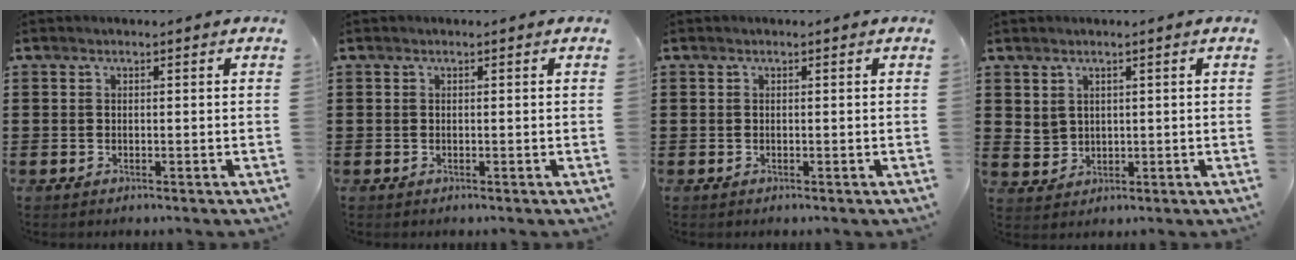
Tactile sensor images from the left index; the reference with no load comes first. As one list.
[{"total": 0.0}, {"total": 0.0}, {"total": 2.5, "force": [1.5, 1.9, 0.6], "torque": [-0.021, 0.006, 0.028]}]